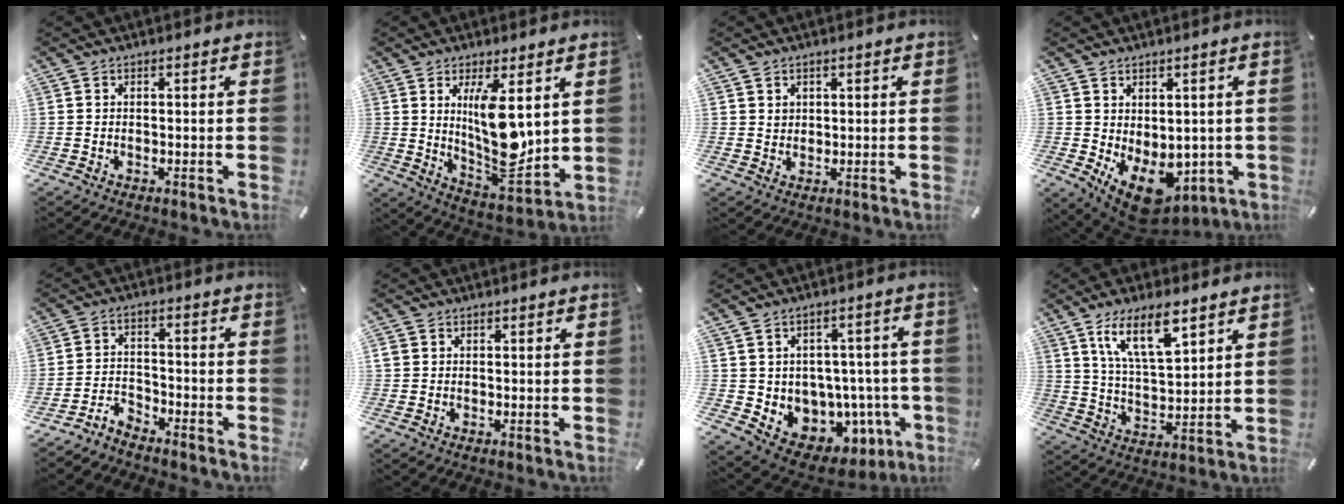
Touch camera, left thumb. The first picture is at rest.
{"total": 14.4, "force": [4.2, 5.7, 12.5], "torque": [-0.223, -0.045, 0.067]}
{"total": 2.1, "force": [1.1, 1.8, 0.2], "torque": [0.003, -0.002, 0.019]}
{"total": 8.7, "force": [-2.4, 6.4, 5.3], "torque": [-0.067, -0.001, -0.035]}
{"total": 4.6, "force": [-4.4, 1.3, 0.5], "torque": [-0.013, 0.022, -0.089]}
{"total": 1.4, "force": [0.5, 1.3, 0.2], "torque": [-0.004, 0.005, 0.007]}
{"total": 7.6, "force": [-2.4, 6.7, 2.6], "torque": [-0.035, -0.017, -0.024]}
{"total": 13.1, "force": [8.2, 5.1, 8.9], "torque": [-0.174, -0.027, 0.144]}